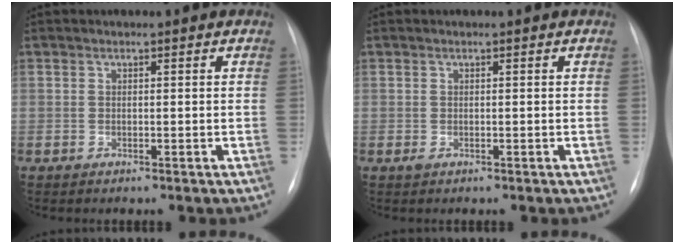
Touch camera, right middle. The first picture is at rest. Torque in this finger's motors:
{"motor_torque": [0.07, -0.14, 0.05, 0.00]}